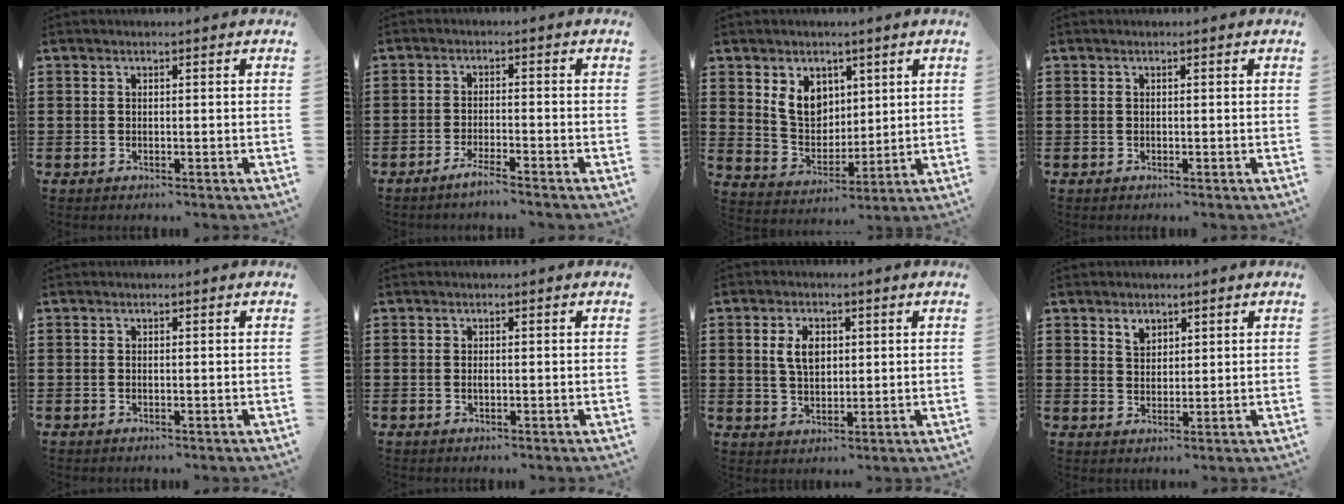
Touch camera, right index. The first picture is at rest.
{"total": 2.6, "force": [-2.3, -0.2, 1.3], "torque": [-0.028, 0.000, -0.045]}
{"total": 7.0, "force": [2.9, 5.6, 3.1], "torque": [-0.077, 0.014, 0.053]}
{"total": 0.0}
{"total": 0.0}
{"total": 0.7, "force": [-0.1, 0.2, 0.6], "torque": [-0.014, -0.002, -0.001]}
{"total": 4.6, "force": [1.1, 2.8, 3.6], "torque": [-0.069, 0.008, 0.016]}
{"total": 2.5, "force": [1.7, 1.7, 0.8], "torque": [-0.015, 0.000, 0.030]}